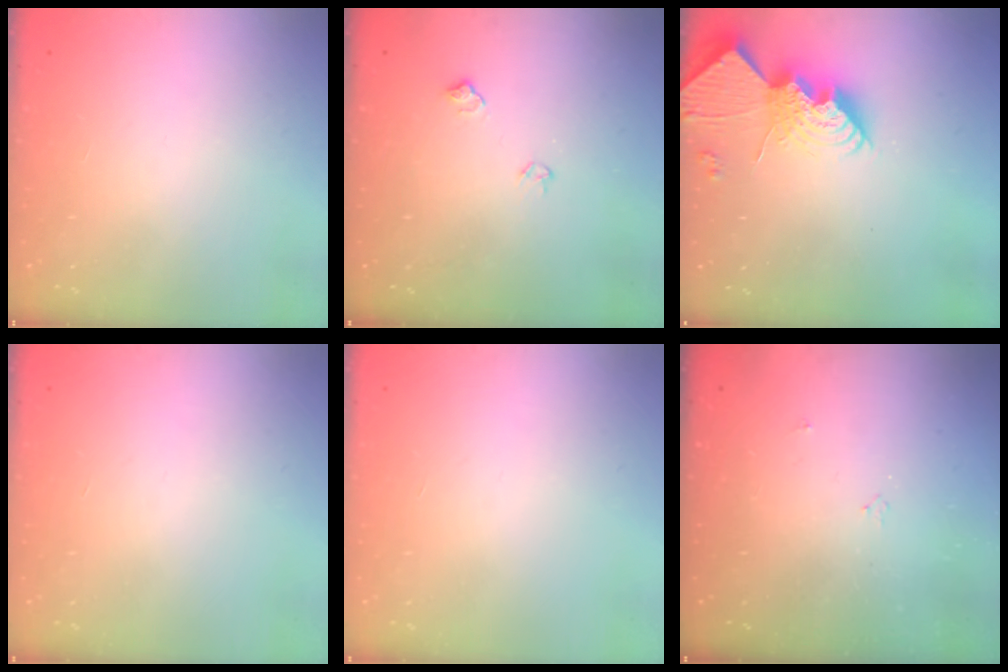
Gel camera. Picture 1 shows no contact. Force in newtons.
{"total": 6.2, "press": 6.1, "slide": 0.8}
{"total": 14.2, "press": 14.2, "slide": 0.9}
{"total": 0.0}
{"total": 0.0}
{"total": 2.7, "press": 2.7, "slide": 0.5}